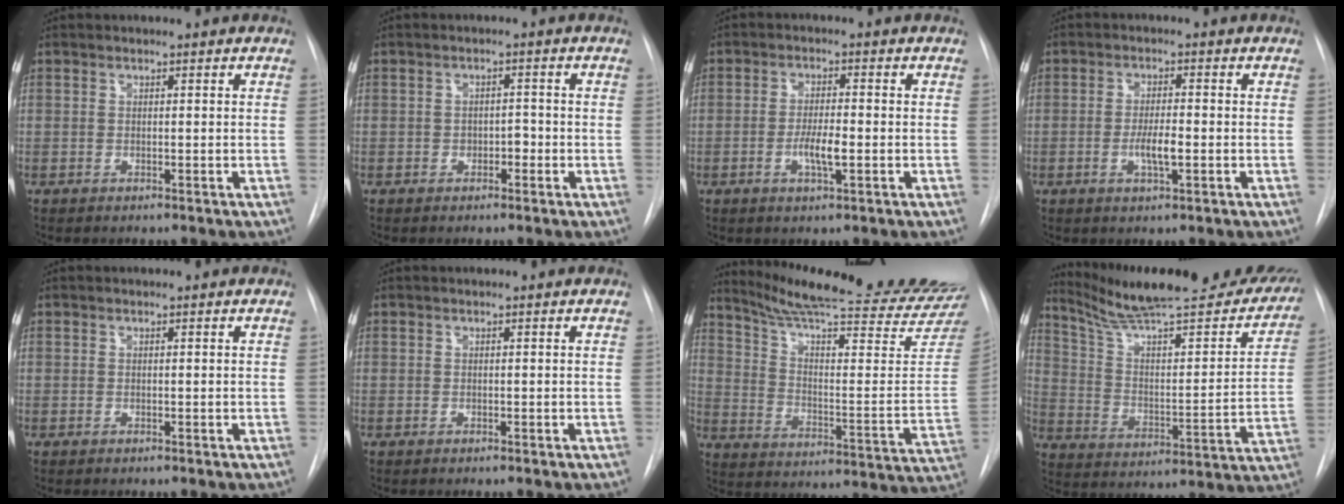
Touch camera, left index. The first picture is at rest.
{"total": 1.7, "force": [-0.7, 1.1, 1.1], "torque": [-0.011, 0.005, -0.010]}
{"total": 4.1, "force": [-1.2, 0.7, 3.9], "torque": [-0.073, -0.003, -0.020]}
{"total": 3.8, "force": [-1.0, 0.7, 3.6], "torque": [-0.067, -0.002, -0.017]}
{"total": 0.0}
{"total": 0.0}
{"total": 28.7, "force": [26.2, 0.2, 11.8], "torque": [-0.181, -0.118, 0.345]}
{"total": 29.2, "force": [25.6, 4.6, 13.3], "torque": [-0.191, -0.054, 0.349]}